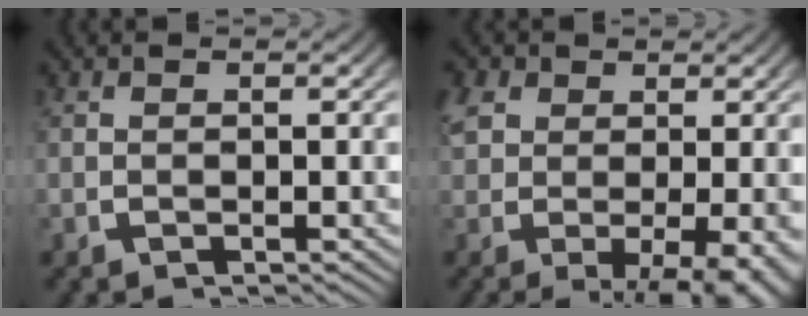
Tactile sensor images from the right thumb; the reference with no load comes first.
{"total": 6.7, "force": [-1.2, 3.8, 5.4], "torque": [-0.087, -0.025, 0.003]}